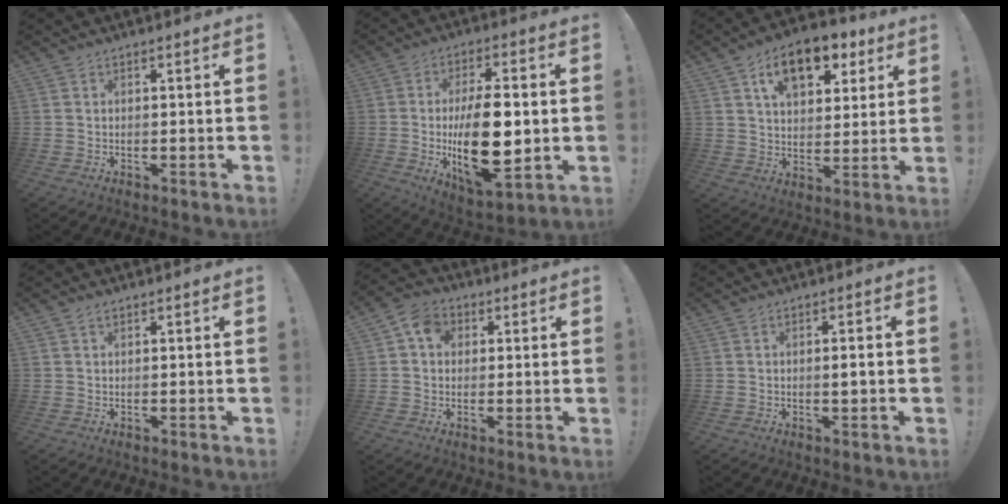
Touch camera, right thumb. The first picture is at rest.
{"total": 19.6, "force": [-1.1, 9.0, 17.4], "torque": [-0.296, -0.009, -0.014]}
{"total": 14.4, "force": [7.8, 8.5, 8.6], "torque": [-0.127, -0.033, 0.137]}
{"total": 0.6, "force": [0.5, 0.3, 0.3], "torque": [0.002, -0.003, 0.007]}
{"total": 7.1, "force": [1.9, 5.7, 3.8], "torque": [-0.059, 0.006, 0.037]}
{"total": 1.8, "force": [-0.2, 0.0, 1.8], "torque": [-0.024, -0.004, -0.007]}